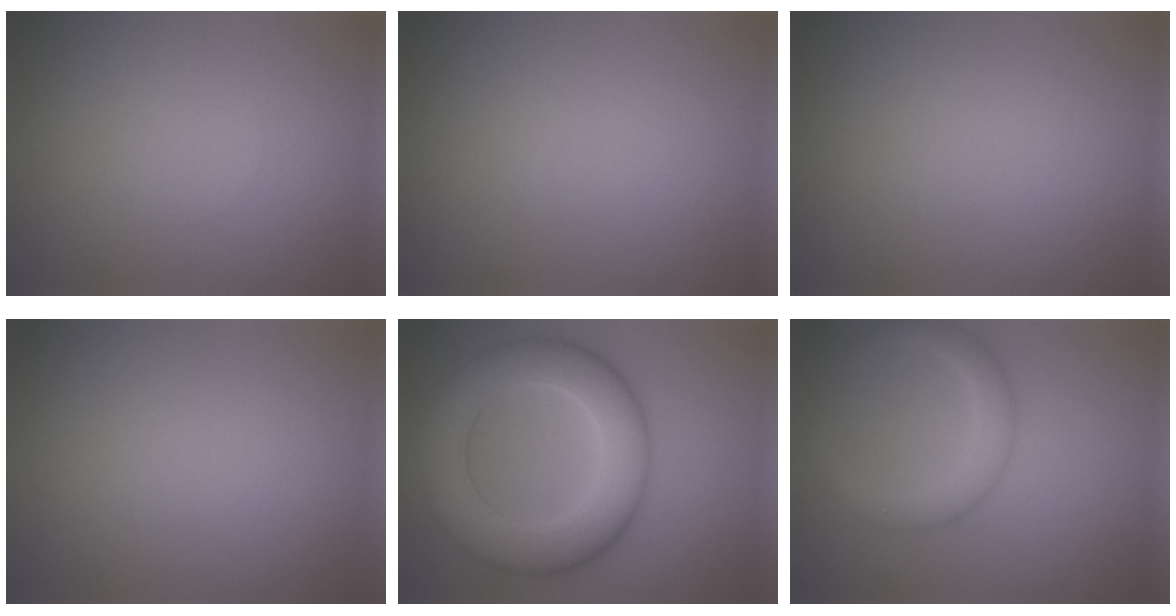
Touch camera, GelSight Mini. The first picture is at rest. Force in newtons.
{"total": 0.0}
{"total": 0.0}
{"total": 0.0}
{"total": 10.0, "press": 9.9, "slide": 0.2}
{"total": 3.4, "press": 3.4, "slide": 0.1}